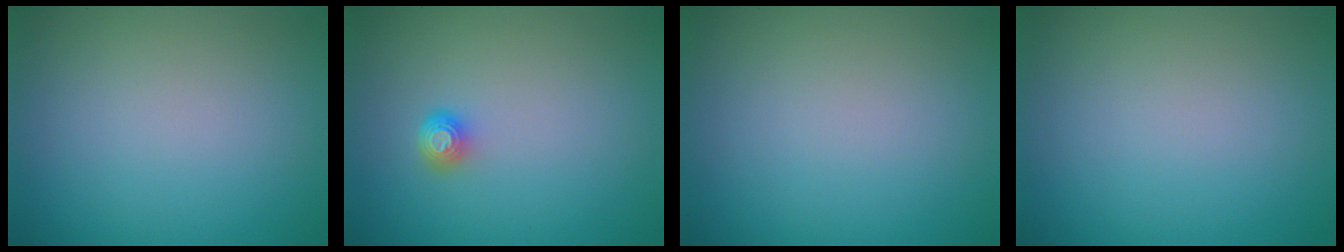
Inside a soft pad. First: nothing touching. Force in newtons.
{"total": 1.5, "press": 1.2, "slide": 0.9}
{"total": 0.0}
{"total": 0.0}